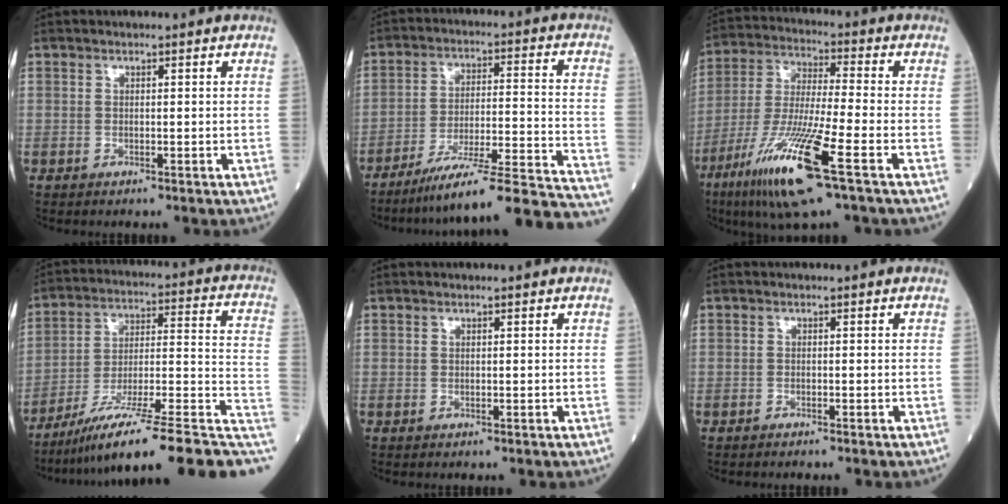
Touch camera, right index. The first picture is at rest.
{"total": 24.1, "force": [-21.8, -0.8, 10.4], "torque": [-0.084, -0.003, -0.309]}
{"total": 15.9, "force": [-7.8, 0.4, 13.8], "torque": [-0.290, -0.035, -0.147]}
{"total": 23.3, "force": [-16.3, 1.6, 16.5], "torque": [-0.178, 0.021, -0.261]}
{"total": 0.0}
{"total": 0.7, "force": [-0.7, 0.0, 0.2], "torque": [-0.005, 0.000, -0.013]}